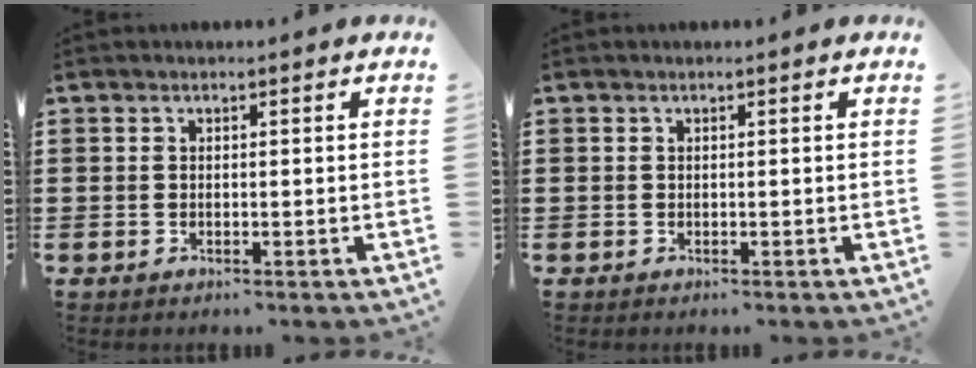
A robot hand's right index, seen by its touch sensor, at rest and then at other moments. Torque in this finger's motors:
{"motor_torque": [0.01, 0.34, -0.04, 0.01]}